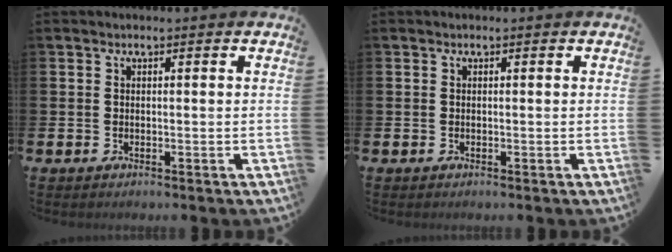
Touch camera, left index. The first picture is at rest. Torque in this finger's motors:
{"motor_torque": [0.04, 0.02, -0.01, -0.01]}